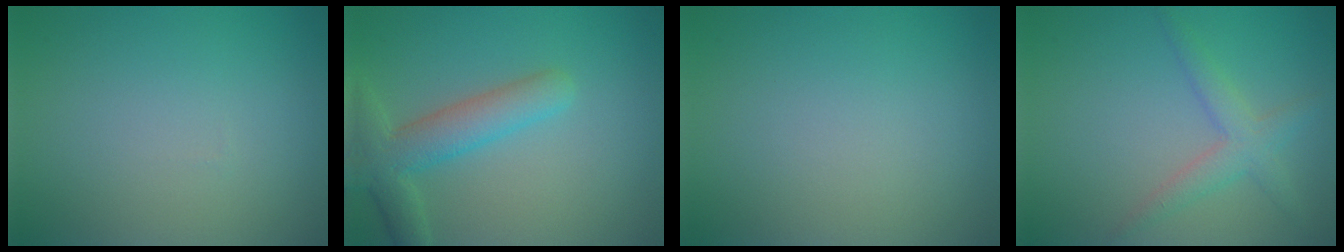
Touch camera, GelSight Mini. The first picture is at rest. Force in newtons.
{"total": 4.8, "press": 4.8, "slide": 0.4}
{"total": 0.0}
{"total": 2.7, "press": 2.7, "slide": 0.1}